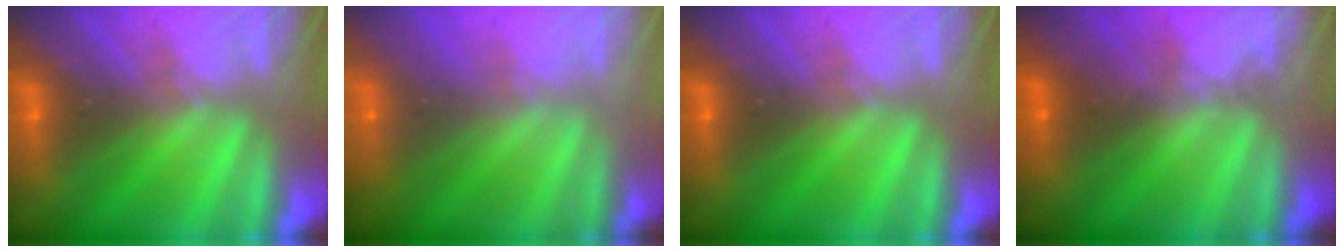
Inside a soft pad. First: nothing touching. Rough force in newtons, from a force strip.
{"total": 6.1}
{"total": 0.0}
{"total": 1.8}